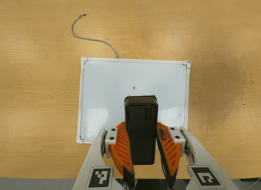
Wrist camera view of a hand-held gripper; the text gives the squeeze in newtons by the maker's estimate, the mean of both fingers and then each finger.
{"total": 8.3, "left": 7.0, "right": 9.6}